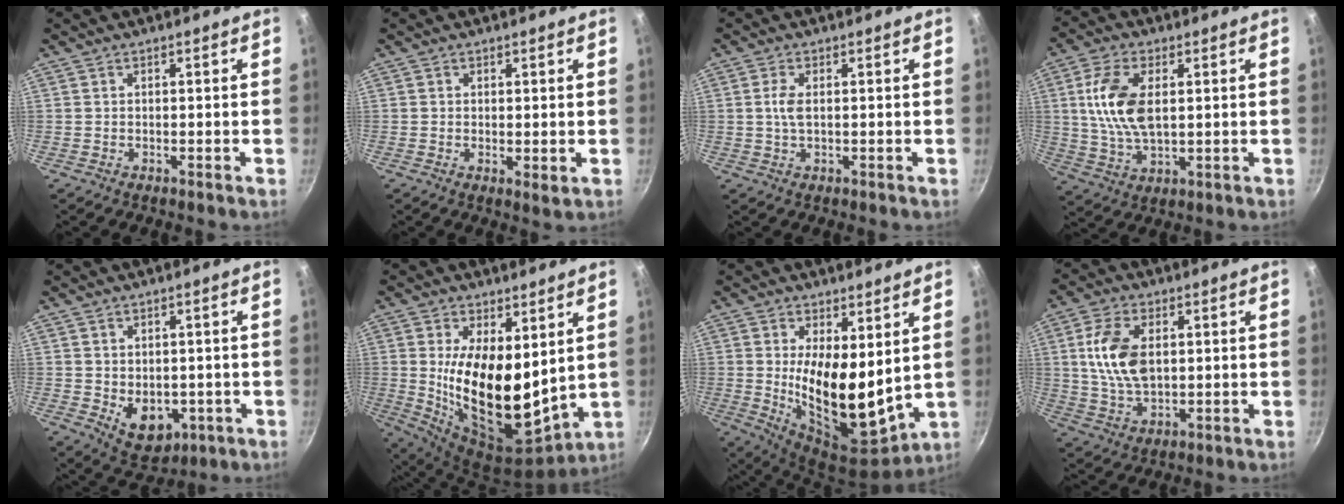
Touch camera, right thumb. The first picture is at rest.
{"total": 1.9, "force": [0.4, 0.9, 1.6], "torque": [-0.025, -0.012, 0.004]}
{"total": 2.8, "force": [0.3, 1.2, 2.6], "torque": [-0.058, 0.002, 0.005]}
{"total": 11.8, "force": [2.1, 6.3, 9.7], "torque": [-0.184, -0.004, 0.042]}
{"total": 8.0, "force": [-1.2, 5.9, 5.3], "torque": [-0.052, -0.009, 0.003]}
{"total": 19.3, "force": [3.5, 9.7, 16.3], "torque": [-0.262, -0.057, 0.076]}
{"total": 16.2, "force": [2.6, 7.6, 14.1], "torque": [-0.208, -0.052, 0.057]}
{"total": 11.1, "force": [1.9, 6.5, 8.8], "torque": [-0.158, -0.008, 0.038]}